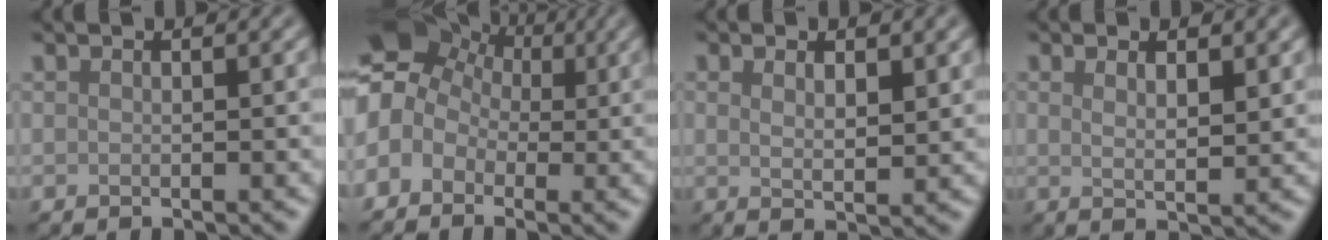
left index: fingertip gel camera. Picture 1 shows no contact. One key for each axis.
{"total": 8.4, "fx": 1.0, "fy": 7.1, "fz": 4.5, "tx": -0.089, "ty": 0.034, "tz": -0.022}
{"total": 2.9, "fx": 1.4, "fy": 0.9, "fz": 2.3, "tx": -0.036, "ty": -0.002, "tz": 0.023}
{"total": 3.2, "fx": 1.4, "fy": 0.9, "fz": 2.8, "tx": -0.037, "ty": -0.002, "tz": 0.020}